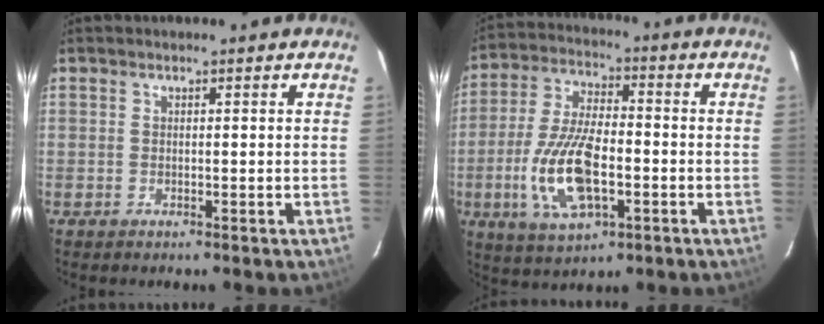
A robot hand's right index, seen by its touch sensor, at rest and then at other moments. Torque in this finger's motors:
{"motor_torque": [1.80, -0.34, 0.49, 0.14]}